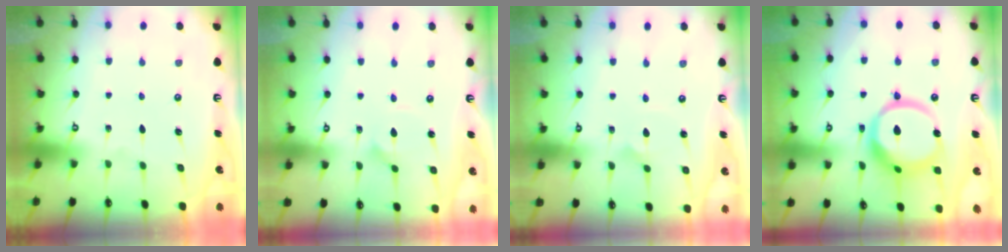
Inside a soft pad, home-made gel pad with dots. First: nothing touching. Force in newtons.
{"total": 1.8, "press": 1.8, "slide": 0.0}
{"total": 2.2, "press": 2.2, "slide": 0.1}
{"total": 14.0, "press": 13.9, "slide": 1.6}